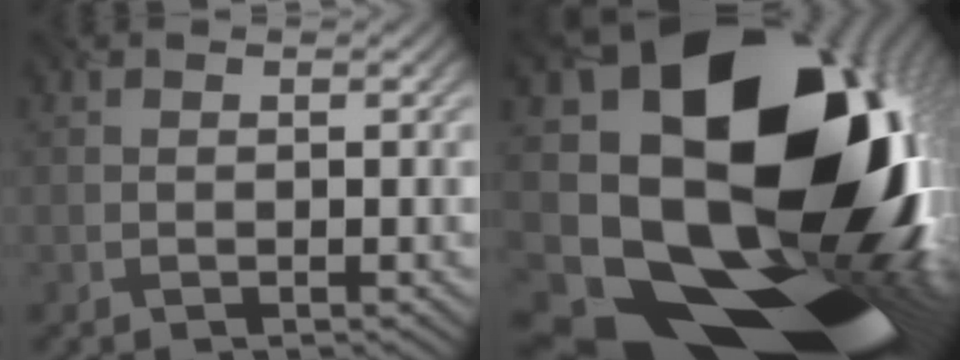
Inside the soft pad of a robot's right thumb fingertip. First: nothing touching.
{"total": 23.2, "force": [-2.8, 17.2, 15.3], "torque": [-0.259, -0.082, -0.058]}